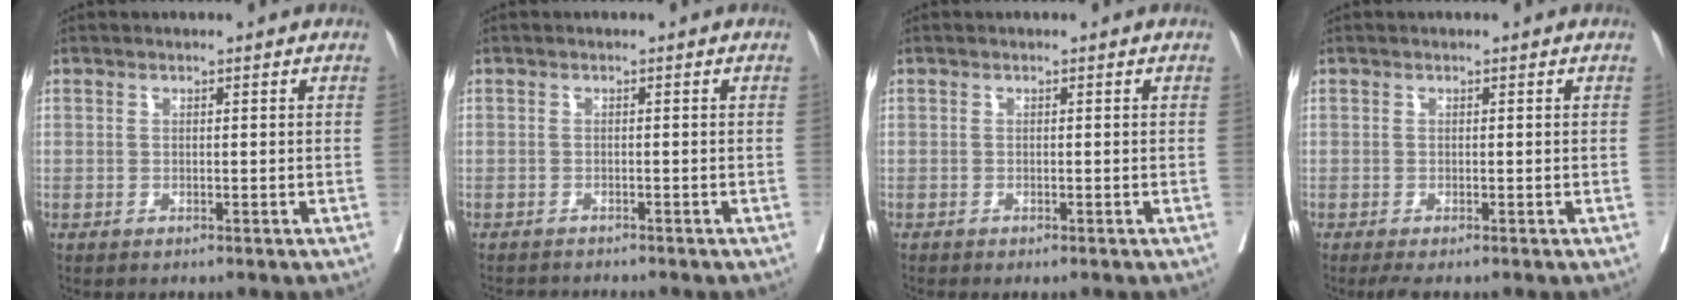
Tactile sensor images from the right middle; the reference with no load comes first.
{"total": 3.1, "force": [-3.0, 0.3, 0.4], "torque": [-0.003, -0.010, -0.048]}
{"total": 0.7, "force": [-0.6, 0.0, 0.3], "torque": [-0.003, -0.001, -0.011]}
{"total": 1.4, "force": [-1.0, 0.1, 0.9], "torque": [-0.017, -0.007, -0.018]}